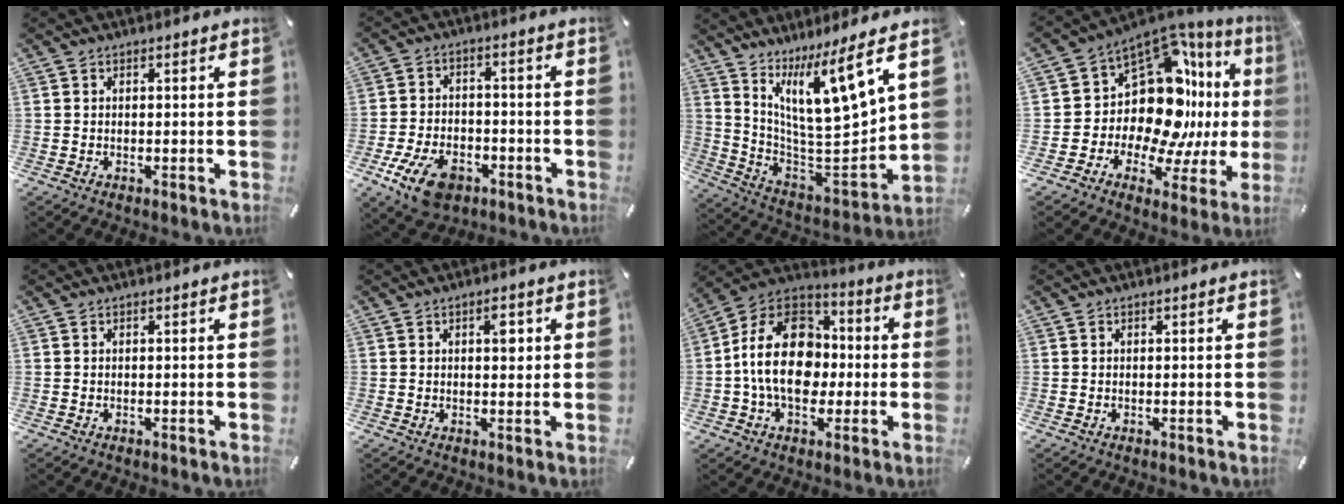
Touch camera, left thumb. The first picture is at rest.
{"total": 10.7, "force": [-5.5, 6.7, 6.2], "torque": [-0.125, 0.028, -0.096]}
{"total": 14.3, "force": [10.3, 3.0, 9.4], "torque": [-0.146, -0.108, 0.166]}
{"total": 15.9, "force": [3.5, 11.4, 10.5], "torque": [-0.184, -0.082, 0.062]}
{"total": 0.0}
{"total": 3.5, "force": [1.0, 1.8, 2.8], "torque": [-0.028, -0.006, 0.008]}
{"total": 19.9, "force": [-2.2, 14.8, 13.1], "torque": [-0.258, 0.028, -0.041]}
{"total": 0.0}